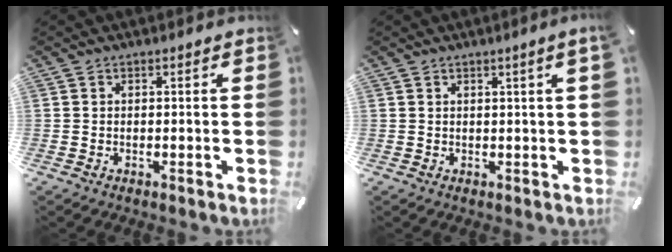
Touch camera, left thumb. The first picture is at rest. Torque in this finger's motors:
{"motor_torque": [0.02, -0.16, -0.05, -0.04, 0.06]}